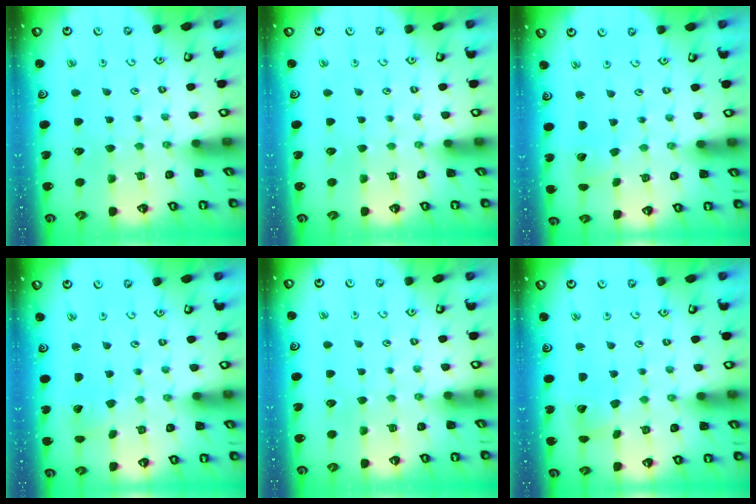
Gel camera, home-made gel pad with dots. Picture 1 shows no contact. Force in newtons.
{"total": 0.0}
{"total": 1.4, "press": 1.3, "slide": 0.2}
{"total": 1.5, "press": 1.5, "slide": 0.1}
{"total": 0.0}
{"total": 4.0, "press": 3.9, "slide": 0.5}